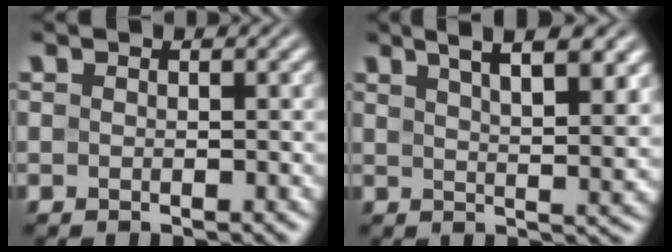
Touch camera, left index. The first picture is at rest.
{"total": 8.3, "force": [5.1, 2.6, 6.0], "torque": [-0.061, 0.023, 0.057]}